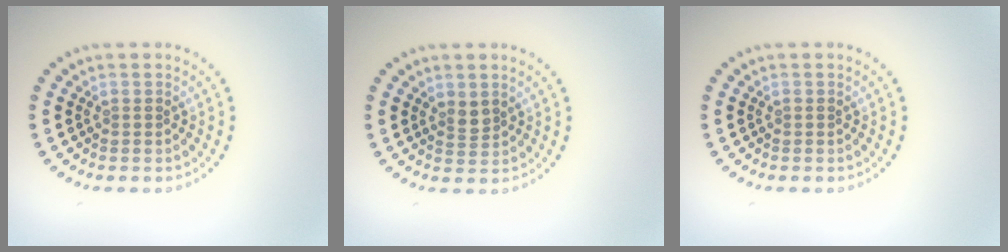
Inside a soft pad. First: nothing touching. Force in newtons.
{"total": 1.5, "press": 1.1, "slide": 1.0}
{"total": 0.0}